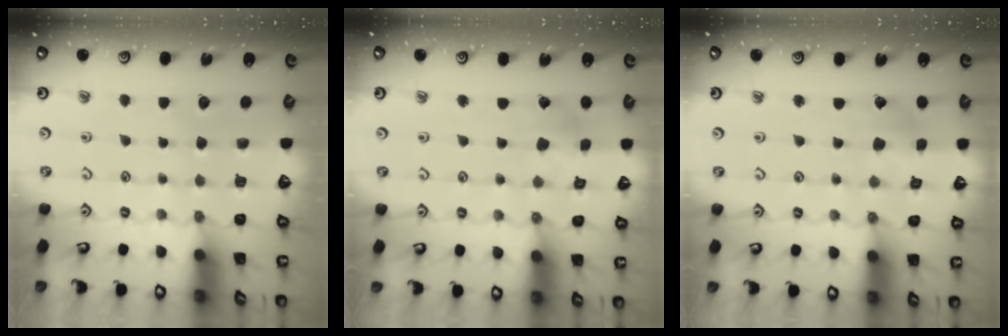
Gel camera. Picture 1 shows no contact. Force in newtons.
{"total": 2.3, "press": 2.3, "slide": 0.4}
{"total": 2.6, "press": 2.6, "slide": 0.3}